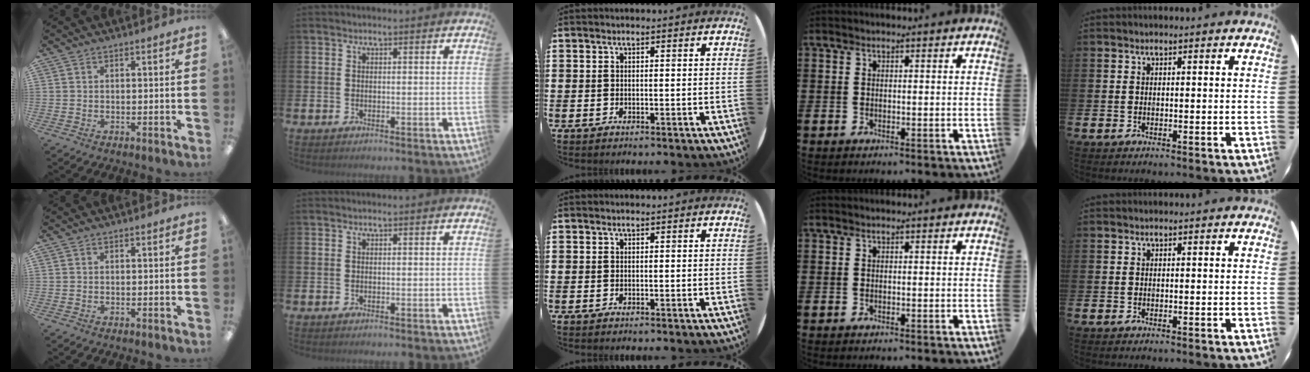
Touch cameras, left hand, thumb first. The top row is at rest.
{}